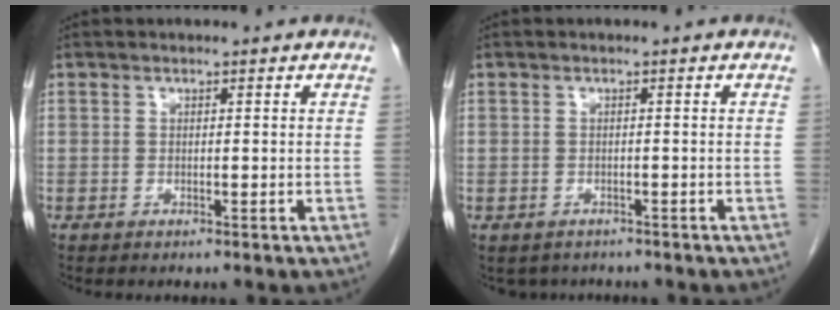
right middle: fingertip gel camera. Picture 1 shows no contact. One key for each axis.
{"total": 3.2, "fx": -2.6, "fy": 1.8, "fz": 0.4, "tx": -0.004, "ty": 0.002, "tz": -0.034}